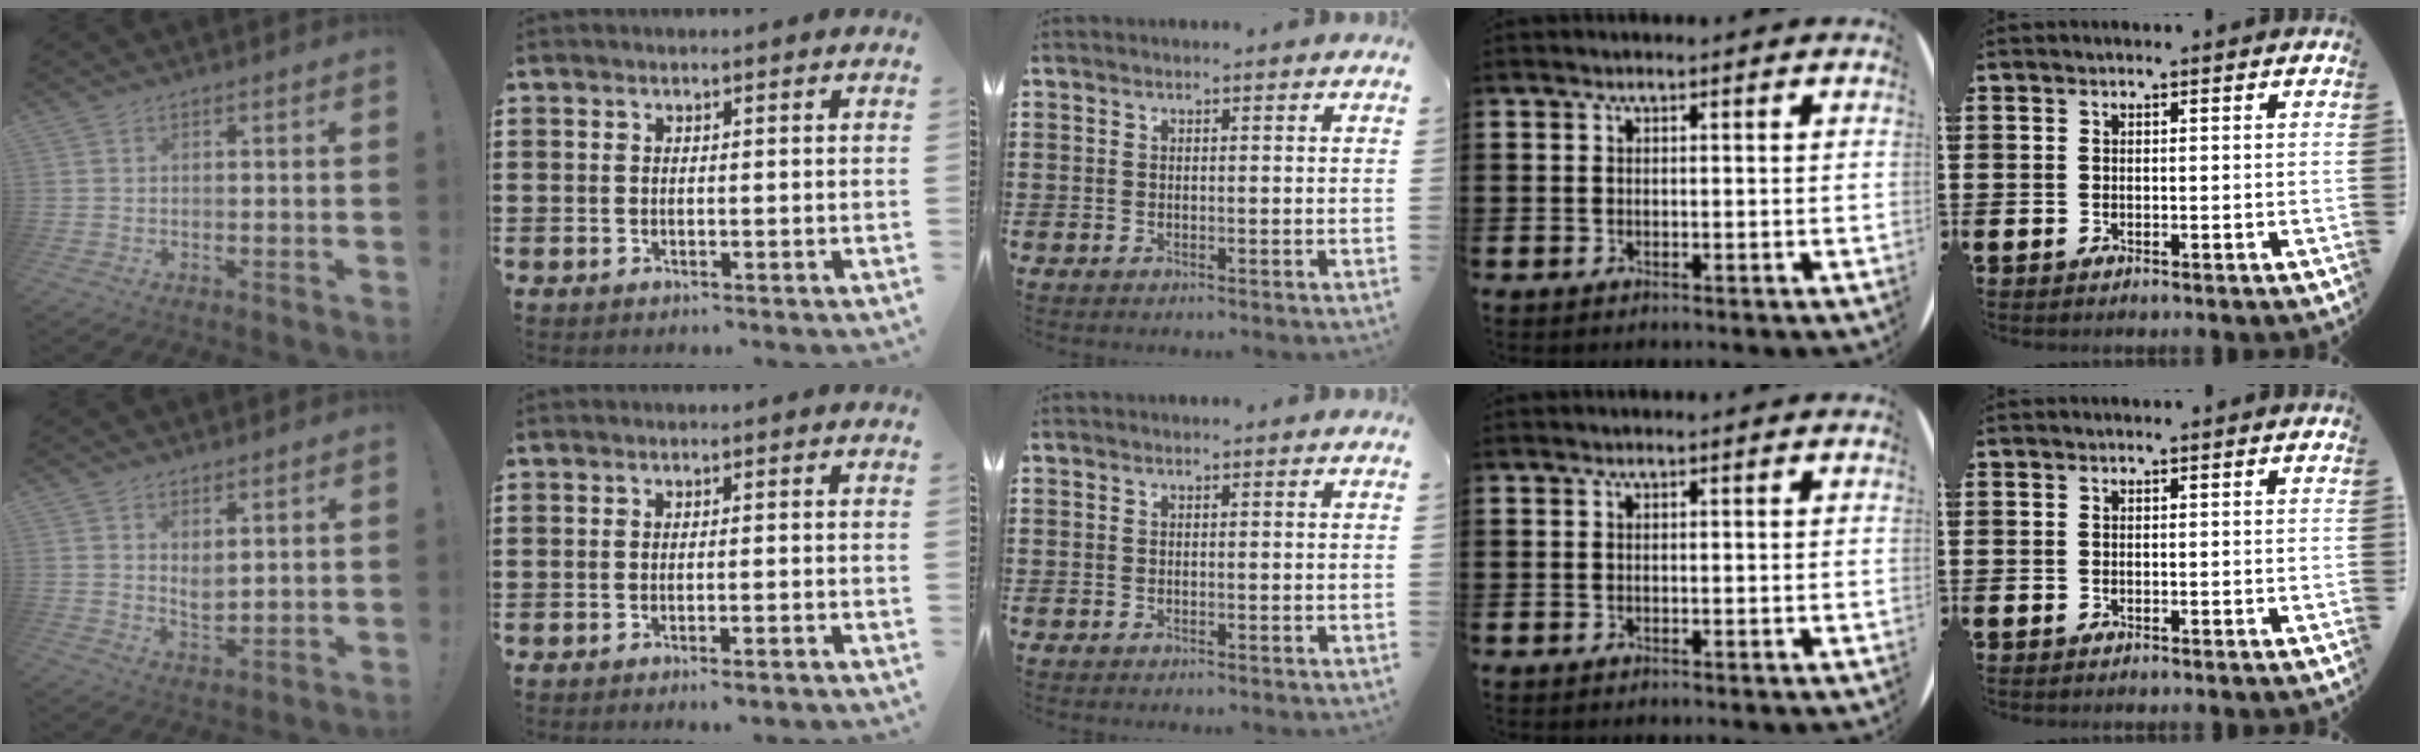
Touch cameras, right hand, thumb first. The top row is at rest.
{"thumb": {"total": 4.0, "force": [2.8, 1.9, 2.1], "torque": [-0.026, -0.022, 0.050]}, "index": {"total": 0.9, "force": [-0.7, -0.1, 0.6], "torque": [-0.012, -0.003, -0.014]}}